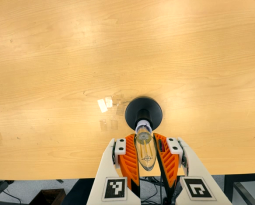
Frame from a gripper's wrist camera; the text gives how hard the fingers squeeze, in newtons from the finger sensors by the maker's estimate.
{"total": 18.9, "left": 20.8, "right": 17.0}